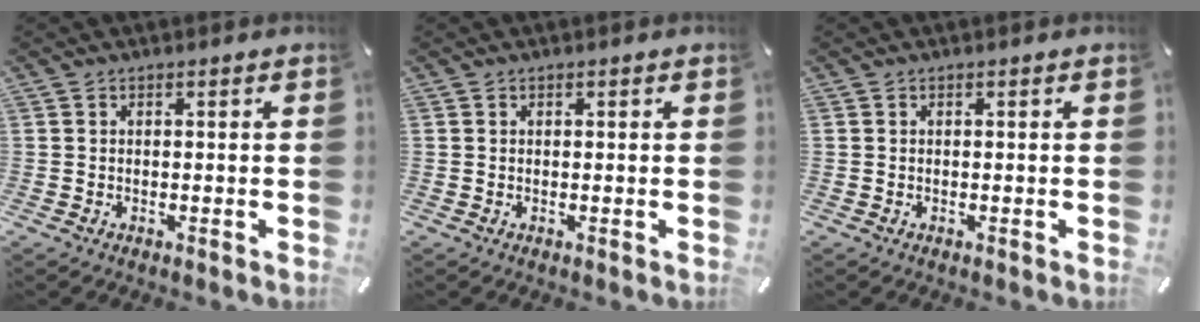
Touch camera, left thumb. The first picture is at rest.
{"total": 0.0}
{"total": 0.0}